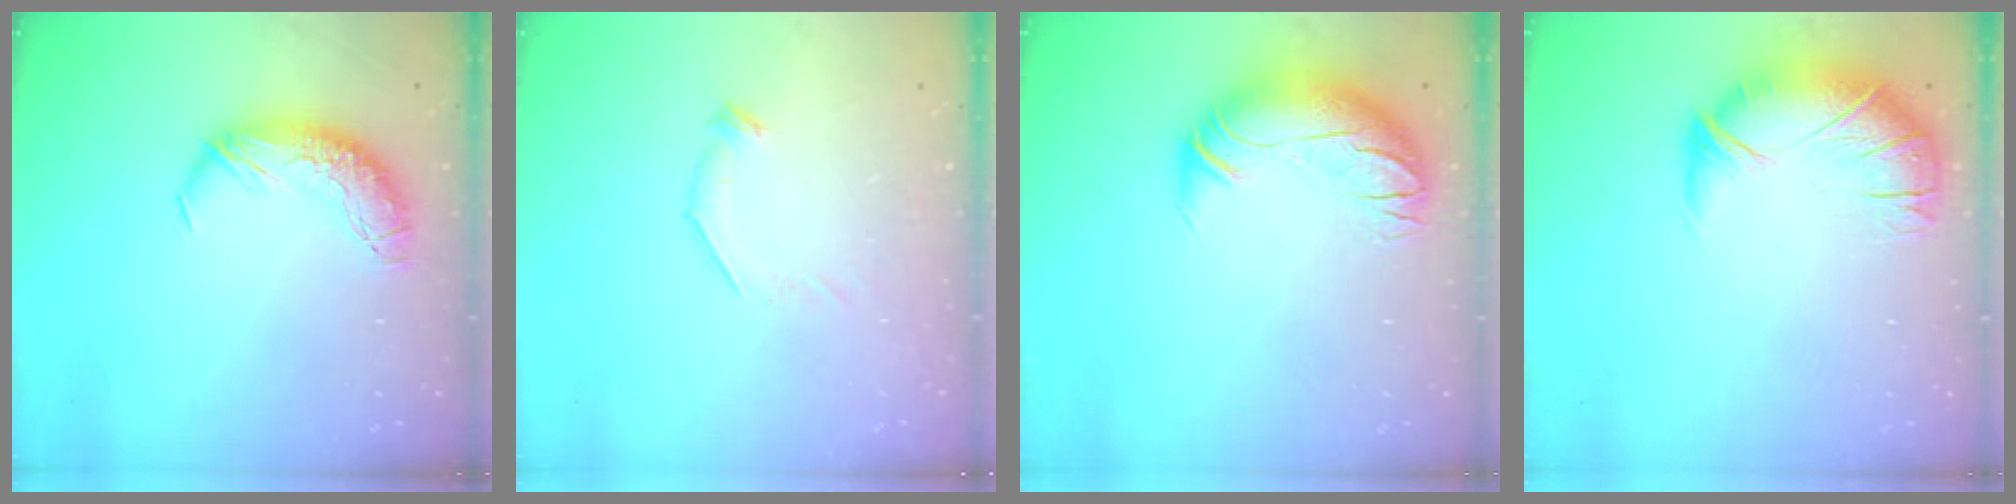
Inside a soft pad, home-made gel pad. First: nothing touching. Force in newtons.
{"total": 5.7, "press": 5.7, "slide": 0.9}
{"total": 3.0, "press": 0.6, "slide": 2.9}
{"total": 2.6, "press": 1.0, "slide": 2.4}